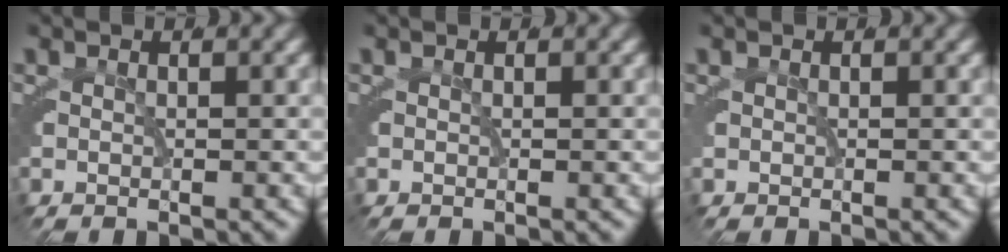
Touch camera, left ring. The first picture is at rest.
{"total": 0.0}
{"total": 0.0}